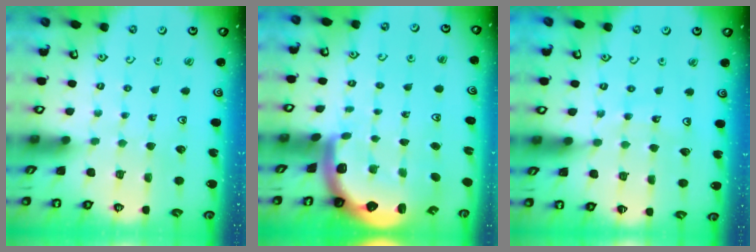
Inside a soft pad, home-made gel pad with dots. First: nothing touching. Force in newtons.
{"total": 2.9, "press": 2.6, "slide": 1.4}
{"total": 8.0, "press": 7.9, "slide": 1.0}